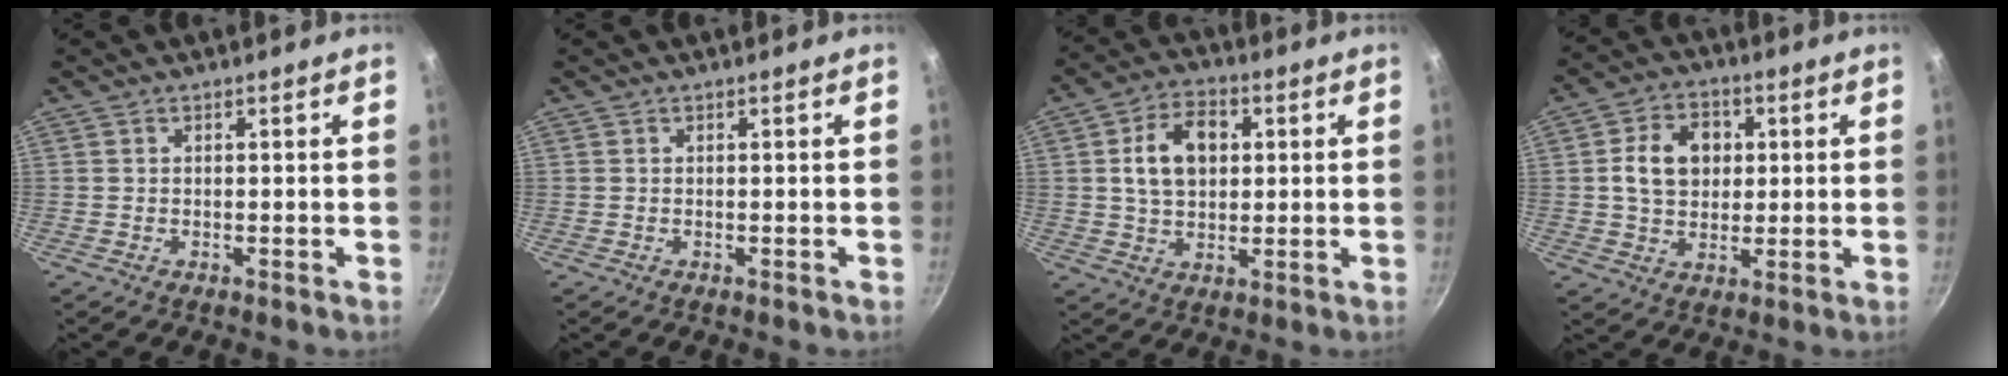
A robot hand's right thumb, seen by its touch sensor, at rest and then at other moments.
{"total": 0.0}
{"total": 10.6, "force": [2.1, 7.3, 7.4], "torque": [-0.106, 0.009, 0.030]}
{"total": 10.2, "force": [1.7, 7.8, 6.2], "torque": [-0.082, 0.008, 0.023]}